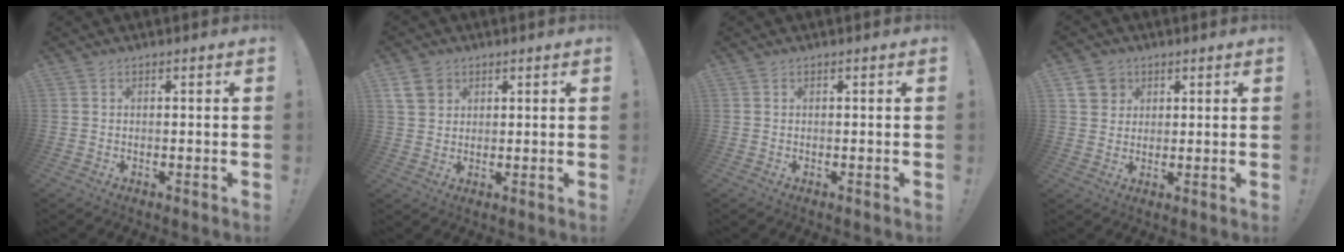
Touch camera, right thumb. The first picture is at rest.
{"total": 6.4, "force": [3.3, 4.9, 2.5], "torque": [-0.044, -0.006, 0.067]}
{"total": 0.0}
{"total": 6.0, "force": [3.0, 5.0, 1.6], "torque": [-0.024, -0.010, 0.057]}